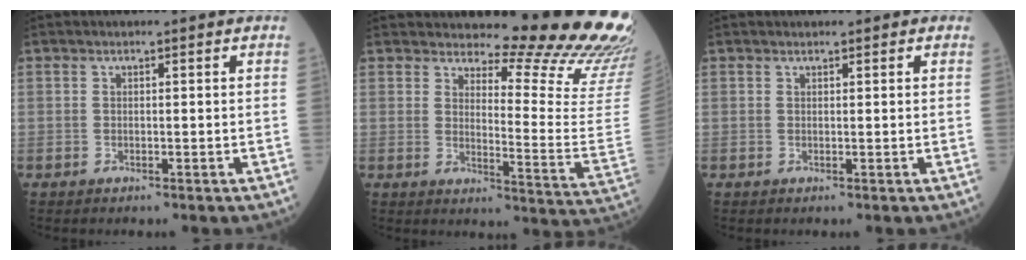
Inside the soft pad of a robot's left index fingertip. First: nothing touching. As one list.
[{"total": 20.1, "force": [18.6, 0.3, 7.6], "torque": [-0.105, -0.145, 0.211]}, {"total": 1.2, "force": [1.0, 0.4, 0.5], "torque": [-0.011, 0.011, 0.011]}]